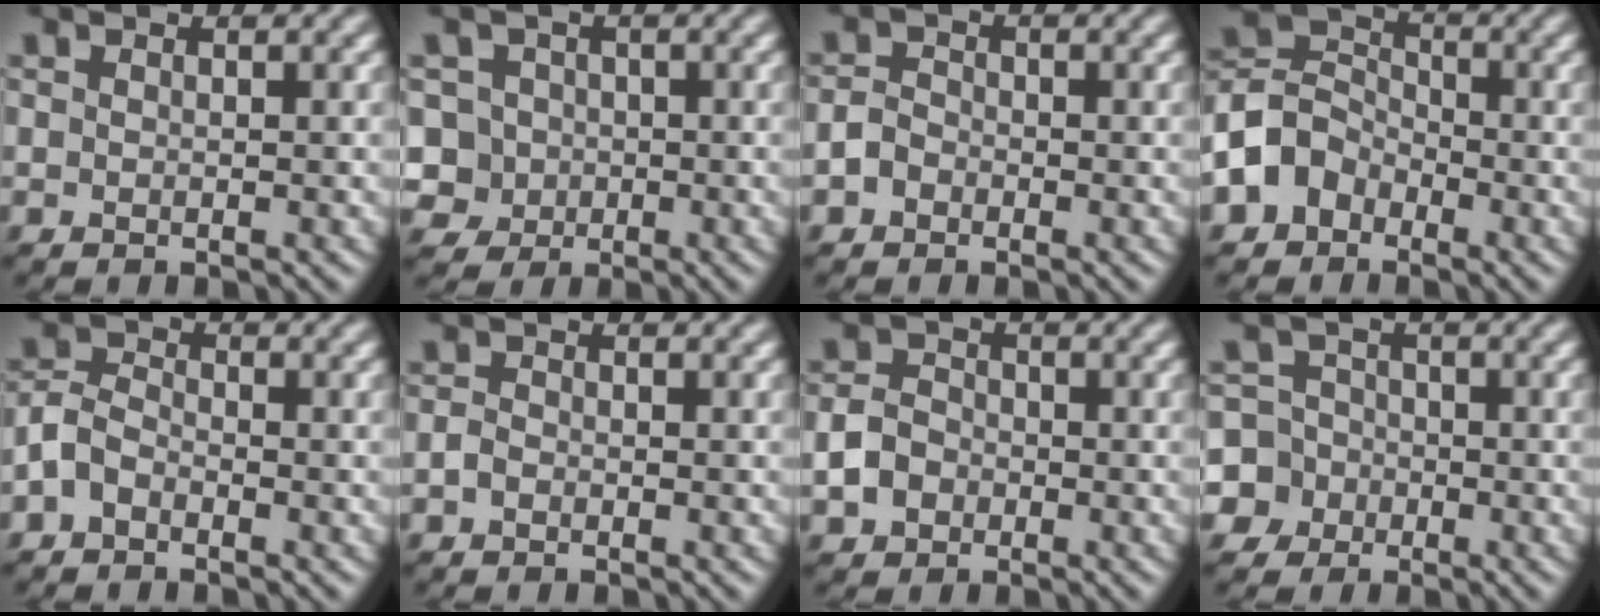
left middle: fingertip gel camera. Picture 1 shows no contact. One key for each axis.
{"total": 5.0, "fx": 0.3, "fy": 4.5, "fz": 2.0, "tx": -0.028, "ty": 0.024, "tz": -0.012}
{"total": 1.6, "fx": -1.0, "fy": 1.2, "fz": 0.5, "tx": -0.004, "ty": 0.004, "tz": -0.029}
{"total": 4.5, "fx": -2.4, "fy": 3.4, "fz": 1.6, "tx": -0.030, "ty": 0.010, "tz": -0.062}
{"total": 2.6, "fx": -1.5, "fy": 1.6, "fz": 1.4, "tx": -0.031, "ty": 0.008, "tz": -0.041}
{"total": 0.9, "fx": -0.6, "fy": 0.6, "fz": 0.4, "tx": -0.009, "ty": -0.002, "tz": -0.016}
{"total": 2.8, "fx": -1.1, "fy": 2.3, "fz": 1.2, "tx": -0.022, "ty": 0.003, "tz": -0.027}
{"total": 8.1, "fx": -3.3, "fy": 7.2, "fz": 1.5, "tx": -0.036, "ty": 0.001, "tz": -0.098}